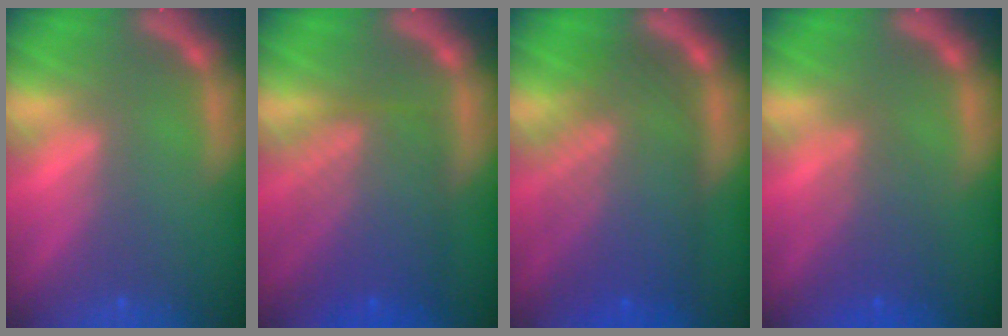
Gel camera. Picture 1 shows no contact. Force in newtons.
{"total": 8.0}
{"total": 9.6}
{"total": 3.5}